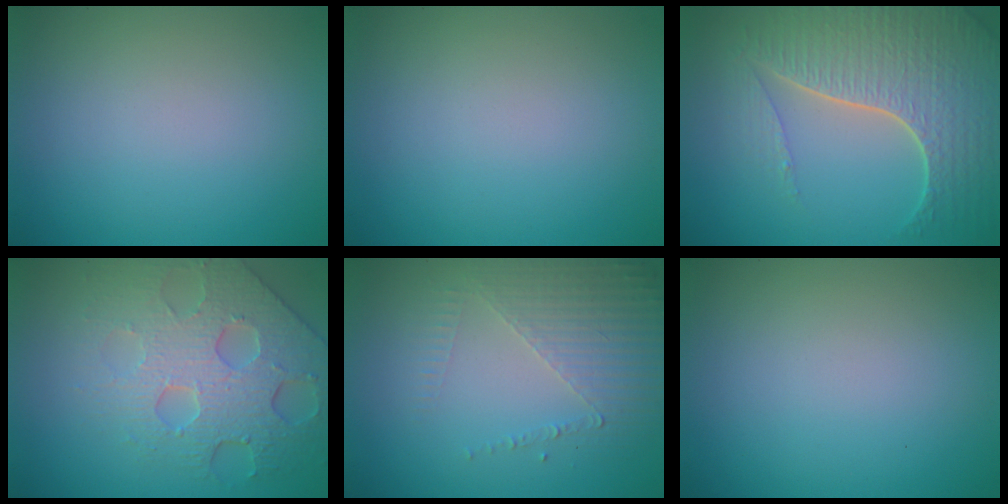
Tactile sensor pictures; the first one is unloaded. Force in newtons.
{"total": 0.0}
{"total": 7.8, "press": 5.7, "slide": 5.3}
{"total": 6.3, "press": 5.1, "slide": 3.8}
{"total": 5.3, "press": 3.1, "slide": 4.3}
{"total": 0.0}